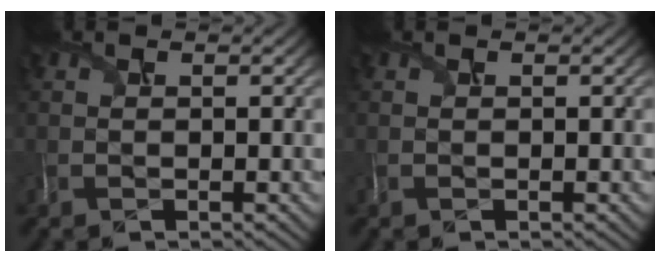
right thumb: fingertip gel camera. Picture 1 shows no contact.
{"total": 0.0}